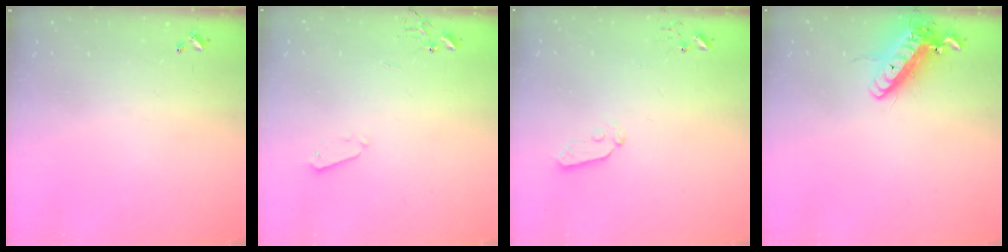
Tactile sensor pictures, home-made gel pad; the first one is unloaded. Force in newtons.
{"total": 3.3, "press": 3.2, "slide": 0.7}
{"total": 4.6, "press": 4.6, "slide": 0.3}
{"total": 14.8, "press": 14.5, "slide": 2.9}